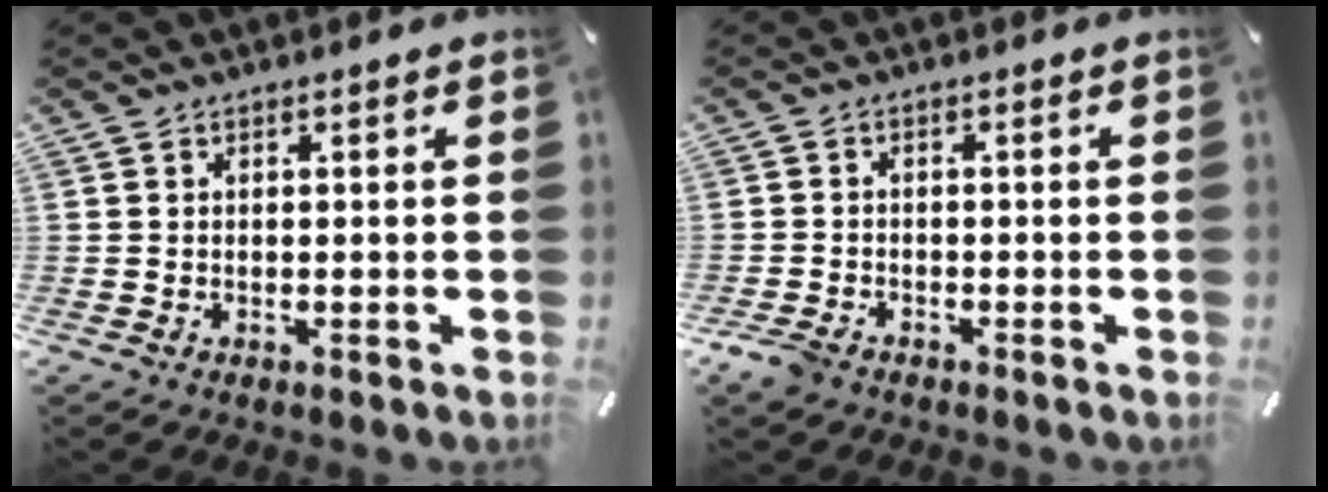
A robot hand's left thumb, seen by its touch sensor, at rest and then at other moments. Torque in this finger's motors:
{"motor_torque": [-0.36, 0.37, -0.01, 0.53, 0.04]}